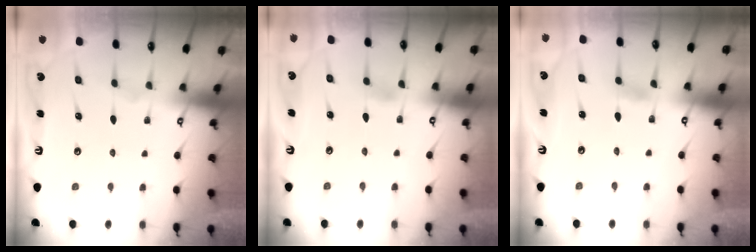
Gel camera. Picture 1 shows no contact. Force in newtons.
{"total": 3.1, "press": 3.1, "slide": 0.4}
{"total": 2.7, "press": 2.7, "slide": 0.4}